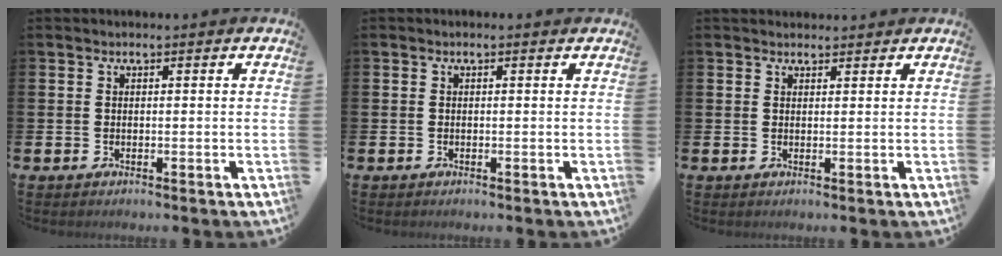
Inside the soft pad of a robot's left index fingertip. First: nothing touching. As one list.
[{"total": 0.0}, {"total": 1.5, "force": [1.4, 0.5, 0.0], "torque": [0.006, -0.001, 0.025]}]